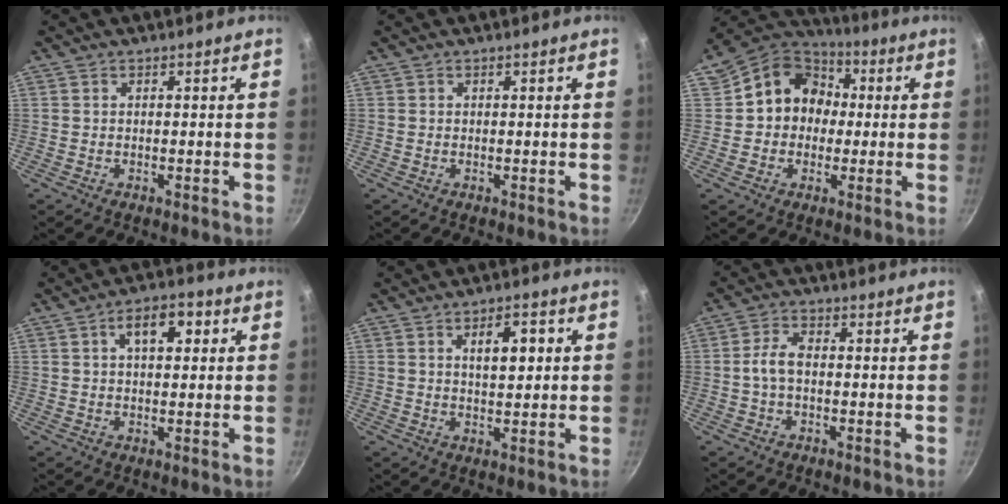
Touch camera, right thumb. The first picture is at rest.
{"total": 0.0}
{"total": 13.1, "force": [1.0, 11.6, 6.0], "torque": [-0.050, 0.031, 0.000]}
{"total": 7.3, "force": [2.2, 4.0, 5.7], "torque": [-0.064, 0.012, 0.027]}
{"total": 6.2, "force": [1.7, 2.9, 5.2], "torque": [-0.063, -0.002, 0.026]}
{"total": 4.2, "force": [-0.5, 2.4, 3.5], "torque": [-0.070, 0.020, -0.014]}